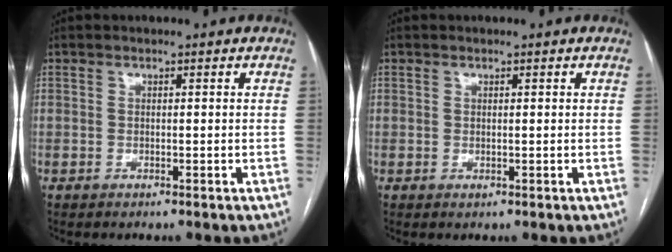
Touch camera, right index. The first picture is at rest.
{"total": 0.0}